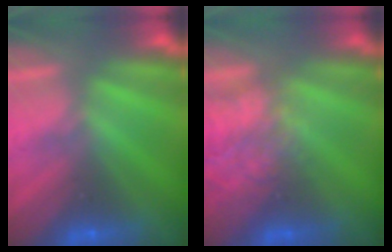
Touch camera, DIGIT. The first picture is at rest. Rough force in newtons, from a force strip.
{"total": 2.1}